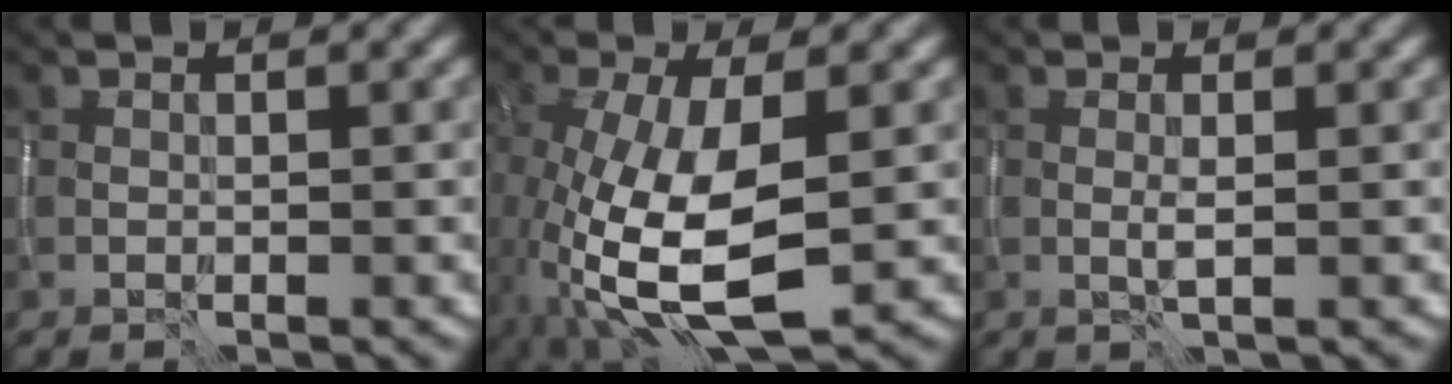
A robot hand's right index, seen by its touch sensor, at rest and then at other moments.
{"total": 10.4, "force": [-2.8, 4.3, 9.1], "torque": [-0.205, -0.019, -0.049]}
{"total": 0.7, "force": [0.0, -0.1, 0.7], "torque": [-0.014, 0.002, -0.001]}